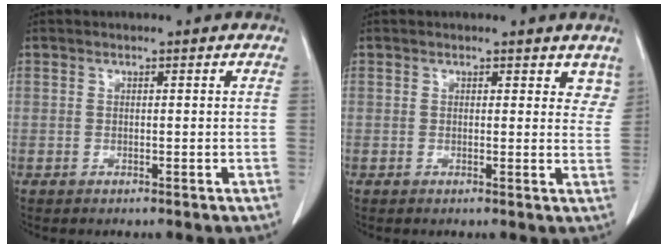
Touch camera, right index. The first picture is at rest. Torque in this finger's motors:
{"motor_torque": [0.03, 0.15, 0.03, -0.01]}